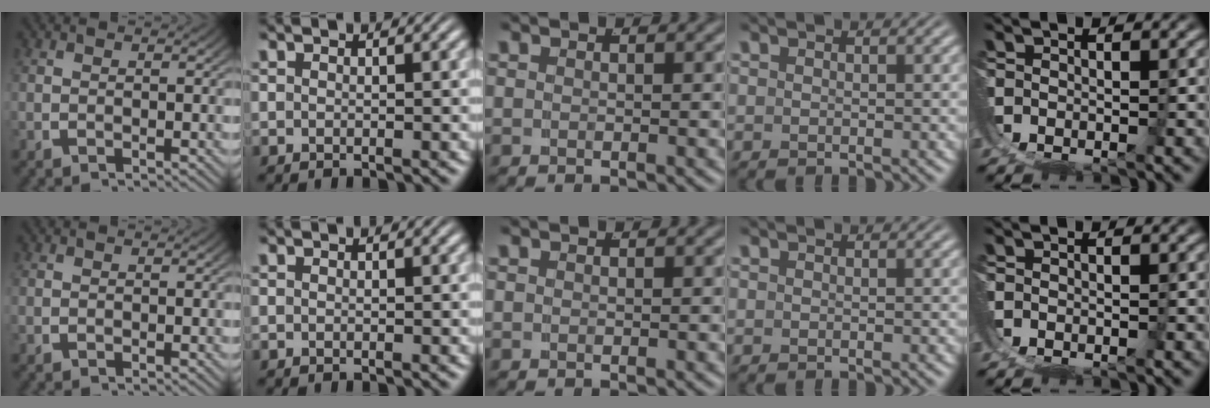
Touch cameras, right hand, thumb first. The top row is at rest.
{}